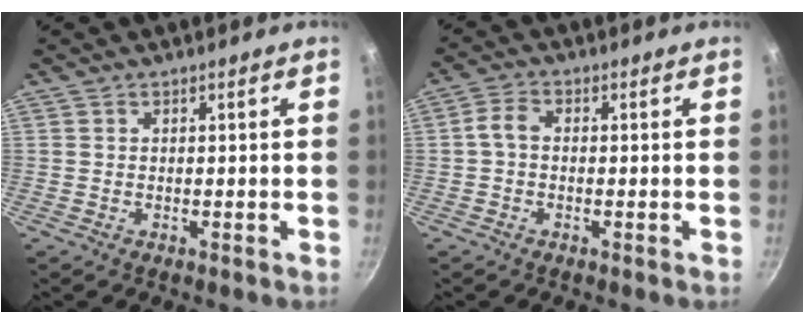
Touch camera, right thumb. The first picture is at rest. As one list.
[{"total": 3.2, "force": [-0.3, 2.0, 2.5], "torque": [-0.058, 0.014, -0.015]}]